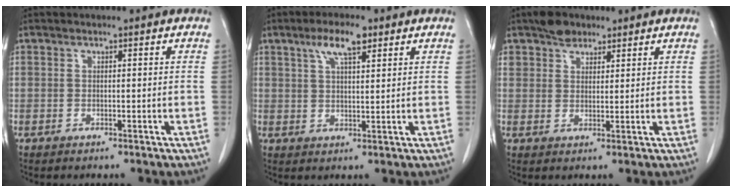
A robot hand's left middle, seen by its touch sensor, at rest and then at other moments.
{"total": 5.7, "force": [3.3, 1.4, 4.4], "torque": [-0.085, 0.009, 0.059]}
{"total": 4.0, "force": [3.0, 2.3, 1.2], "torque": [-0.024, 0.009, 0.056]}